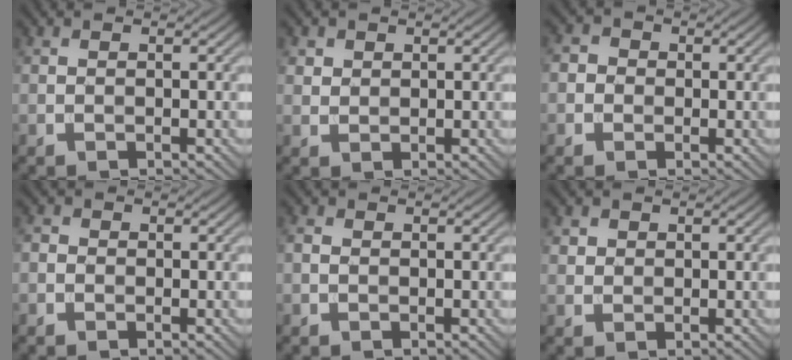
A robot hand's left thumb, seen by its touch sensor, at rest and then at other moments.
{"total": 1.6, "force": [0.9, 1.2, 0.4], "torque": [-0.013, -0.002, 0.016]}
{"total": 2.2, "force": [-0.2, 2.1, 0.6], "torque": [-0.010, 0.004, -0.016]}
{"total": 1.3, "force": [-0.6, 1.1, 0.4], "torque": [-0.008, -0.001, -0.015]}
{"total": 1.0, "force": [-0.3, 0.7, 0.6], "torque": [-0.016, 0.001, -0.008]}
{"total": 1.6, "force": [0.6, 1.4, 0.5], "torque": [-0.013, -0.005, 0.011]}